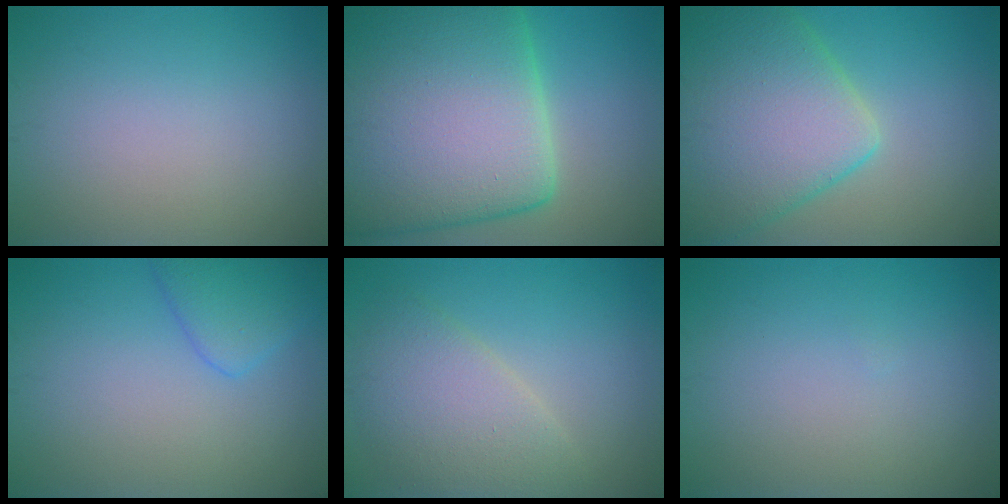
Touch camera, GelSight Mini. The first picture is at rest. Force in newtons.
{"total": 19.9, "press": 19.8, "slide": 1.3}
{"total": 10.6, "press": 10.6, "slide": 0.4}
{"total": 2.9, "press": 2.9, "slide": 0.2}
{"total": 4.9, "press": 4.9, "slide": 0.2}
{"total": 0.0}